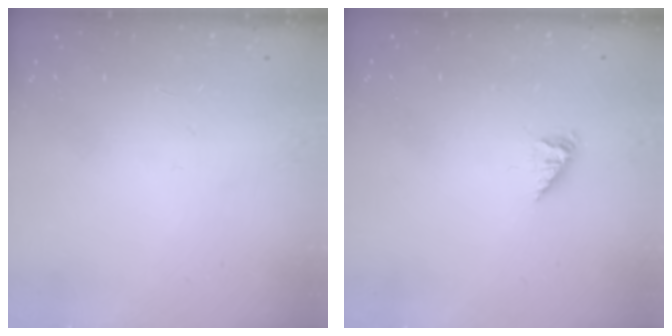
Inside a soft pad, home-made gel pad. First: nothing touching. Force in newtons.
{"total": 1.8, "press": 1.7, "slide": 0.3}